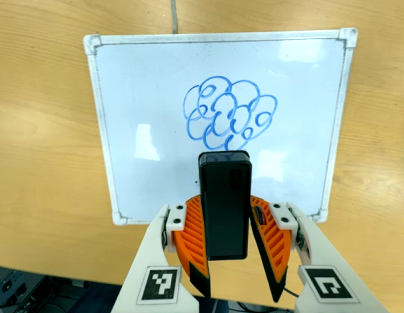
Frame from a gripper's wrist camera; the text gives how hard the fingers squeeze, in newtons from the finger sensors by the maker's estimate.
{"total": 5.6, "left": 5.6, "right": 5.6}